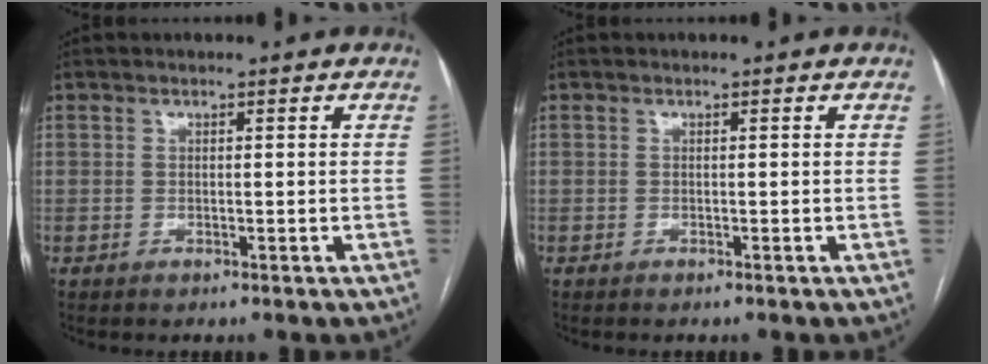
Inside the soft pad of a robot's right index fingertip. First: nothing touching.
{"total": 0.0}